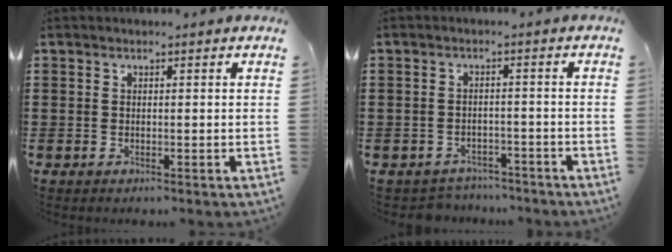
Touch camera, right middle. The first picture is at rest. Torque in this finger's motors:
{"motor_torque": [-0.05, 0.07, 0.07, 0.00]}